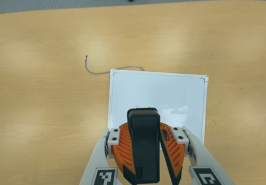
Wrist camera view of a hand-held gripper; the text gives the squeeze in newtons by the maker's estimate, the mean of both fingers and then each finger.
{"total": 11.3, "left": 10.3, "right": 12.2}